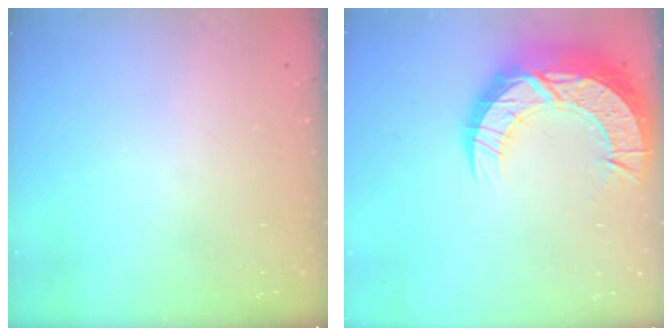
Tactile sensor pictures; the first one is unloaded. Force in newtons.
{"total": 24.0, "press": 23.9, "slide": 1.9}